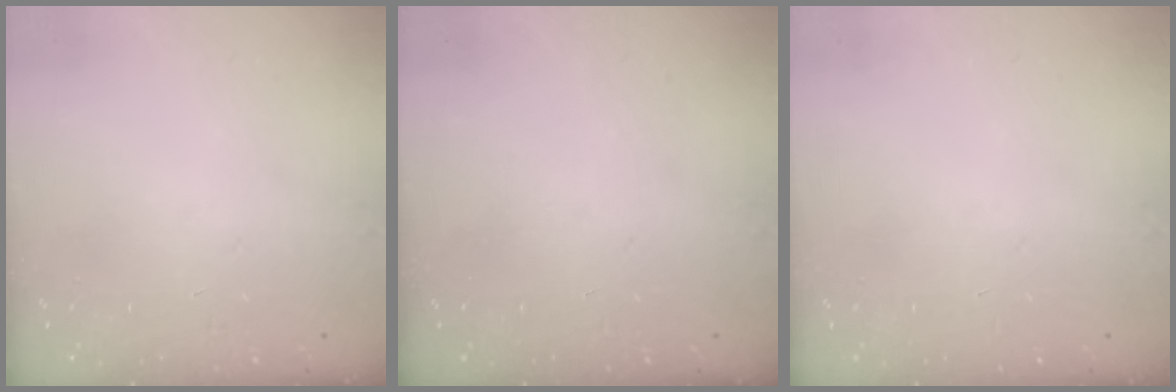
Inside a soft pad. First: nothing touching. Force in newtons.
{"total": 0.0}
{"total": 0.0}